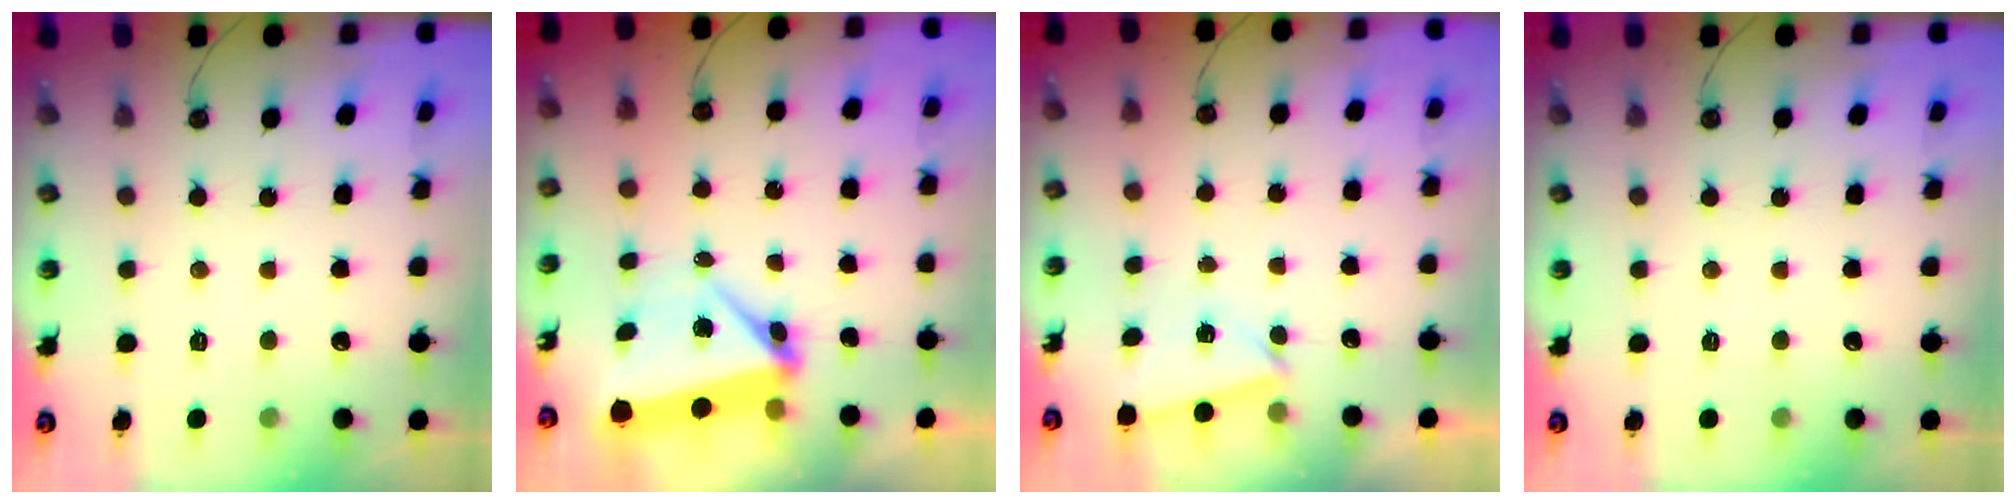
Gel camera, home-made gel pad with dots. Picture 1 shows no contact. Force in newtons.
{"total": 7.0, "press": 6.9, "slide": 0.7}
{"total": 2.6, "press": 1.9, "slide": 1.8}
{"total": 0.0}